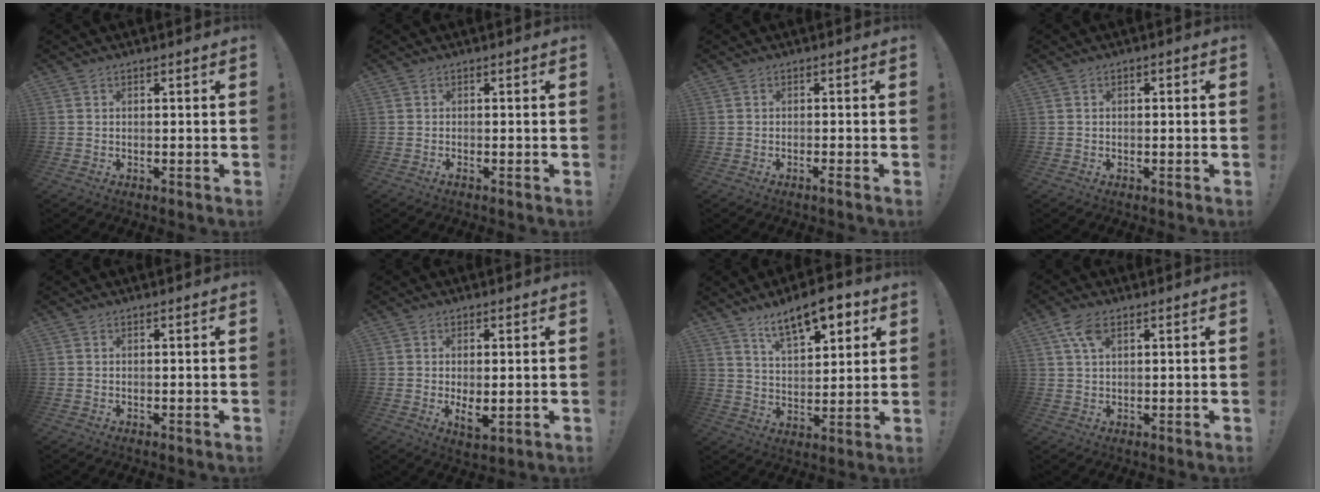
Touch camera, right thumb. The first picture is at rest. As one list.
[{"total": 0.7, "force": [-0.5, -0.1, 0.5], "torque": [-0.009, -0.001, -0.008]}, {"total": 1.6, "force": [-0.8, -0.2, 1.3], "torque": [-0.025, -0.002, -0.014]}, {"total": 0.9, "force": [-0.6, 0.6, 0.3], "torque": [-0.005, 0.003, -0.011]}, {"total": 0.0}, {"total": 5.1, "force": [0.1, 1.9, 4.7], "torque": [-0.067, -0.019, 0.000]}, {"total": 13.1, "force": [8.3, 5.3, 8.5], "torque": [-0.125, -0.043, 0.142]}, {"total": 5.5, "force": [2.6, 2.8, 3.9], "torque": [-0.069, -0.007, 0.048]}]